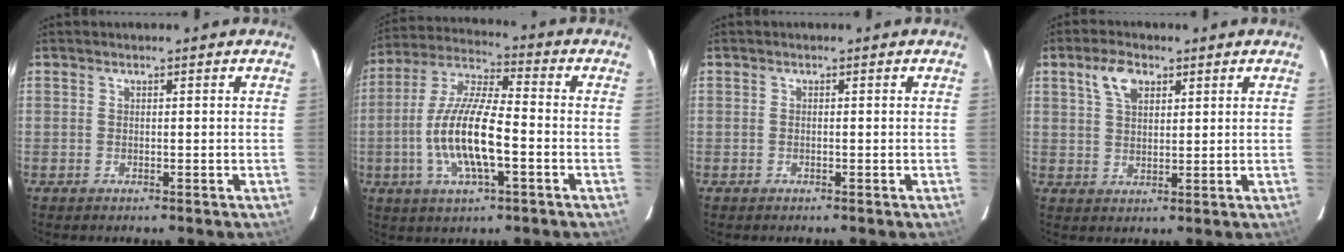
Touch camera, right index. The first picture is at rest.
{"total": 14.3, "force": [-3.5, 3.8, 13.4], "torque": [-0.272, -0.003, -0.068]}
{"total": 0.0}
{"total": 5.6, "force": [3.0, 3.0, 3.7], "torque": [-0.069, 0.013, 0.055]}